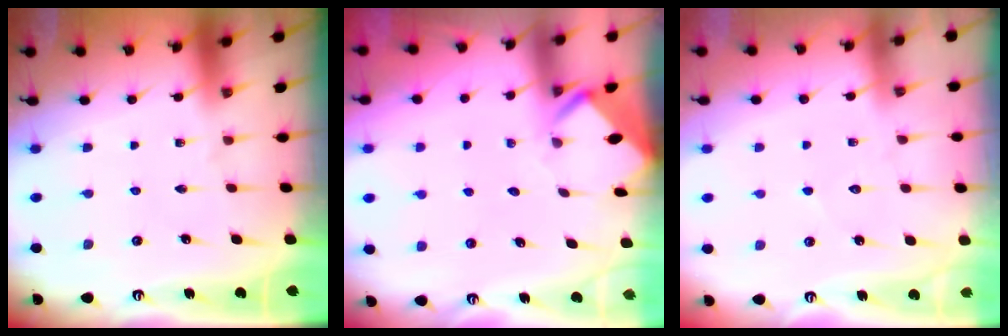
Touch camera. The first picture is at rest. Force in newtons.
{"total": 3.3, "press": 3.3, "slide": 0.1}
{"total": 5.0, "press": 5.0, "slide": 0.5}